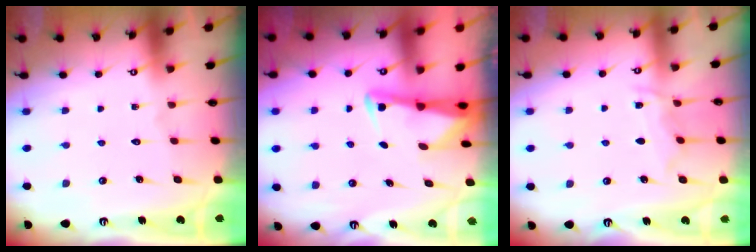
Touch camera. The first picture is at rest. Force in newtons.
{"total": 2.9, "press": 2.8, "slide": 0.4}
{"total": 6.4, "press": 6.3, "slide": 0.7}